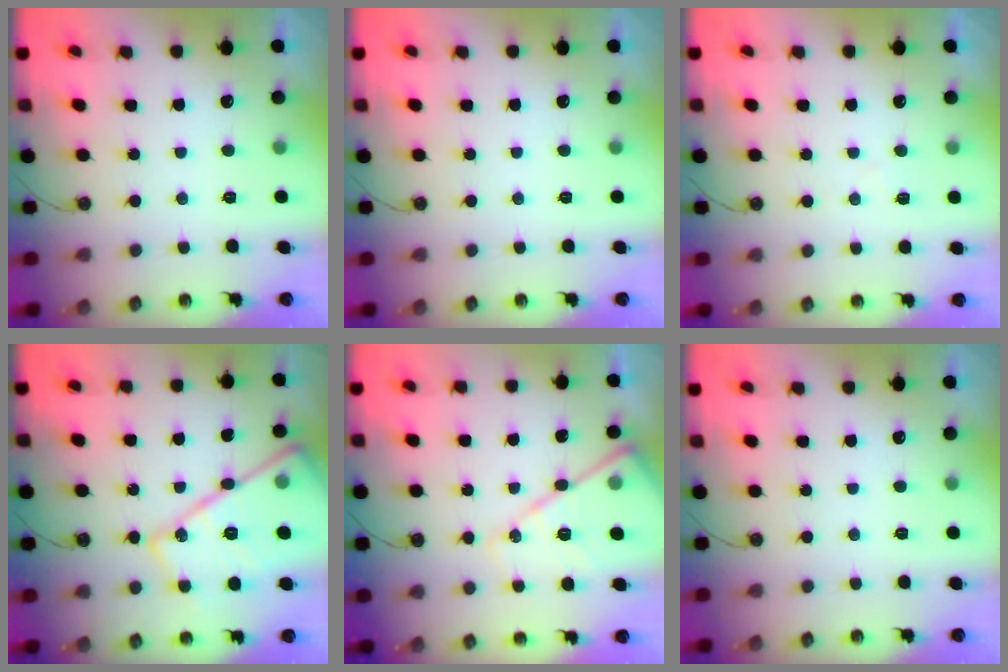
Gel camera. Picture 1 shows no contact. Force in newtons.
{"total": 0.0}
{"total": 5.1, "press": 5.1, "slide": 0.6}
{"total": 21.3, "press": 21.2, "slide": 1.9}
{"total": 14.0, "press": 13.9, "slide": 1.4}
{"total": 0.0}